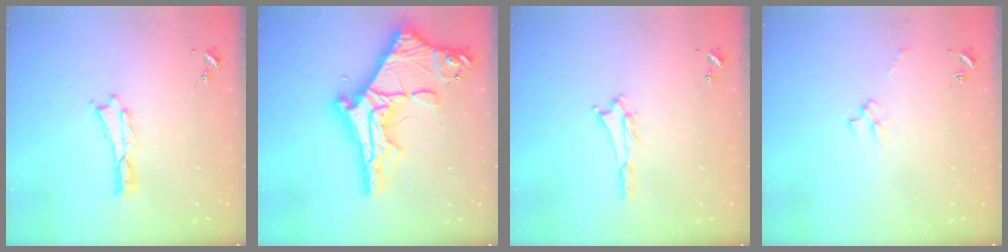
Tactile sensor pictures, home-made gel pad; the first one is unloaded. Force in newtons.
{"total": 12.9, "press": 12.9, "slide": 1.3}
{"total": 1.2, "press": 1.2, "slide": 0.2}
{"total": 2.4, "press": 2.4, "slide": 0.4}